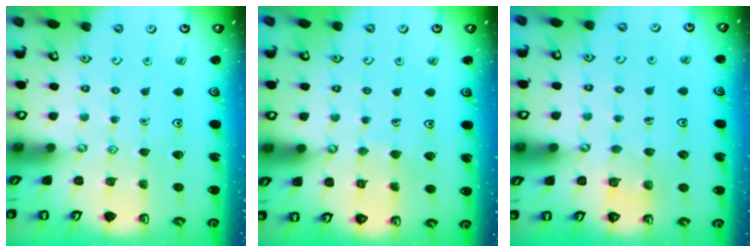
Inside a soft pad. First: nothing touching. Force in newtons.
{"total": 3.6, "press": 3.6, "slide": 0.2}
{"total": 4.2, "press": 4.2, "slide": 0.4}